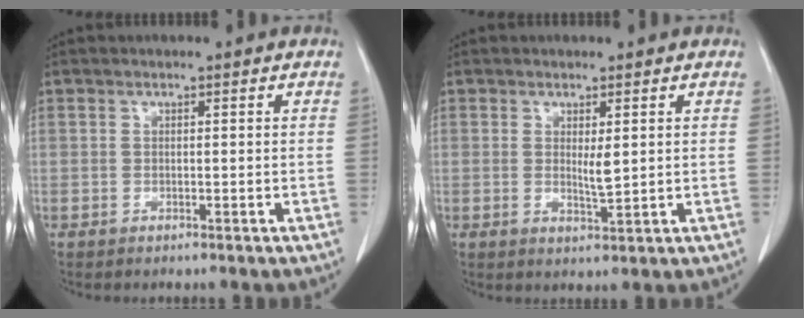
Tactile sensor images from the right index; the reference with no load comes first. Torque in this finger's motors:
{"motor_torque": [0.12, 0.04, 0.02, 0.01]}